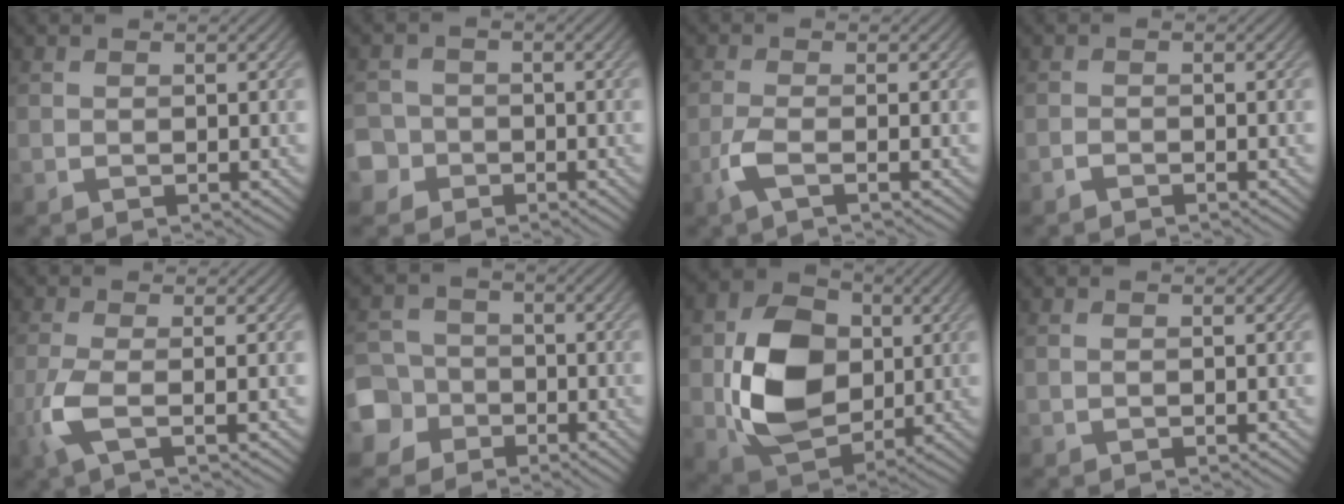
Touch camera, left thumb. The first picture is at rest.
{"total": 4.2, "force": [-1.9, 3.7, 0.6], "torque": [-0.012, 0.001, -0.056]}
{"total": 2.9, "force": [-1.4, 0.6, 2.5], "torque": [-0.065, 0.000, -0.042]}
{"total": 1.0, "force": [-0.9, 0.2, 0.3], "torque": [-0.007, 0.003, -0.023]}
{"total": 4.1, "force": [-1.3, 0.9, 3.8], "torque": [-0.094, -0.004, -0.039]}
{"total": 6.7, "force": [-3.2, 5.7, 1.7], "torque": [-0.055, -0.013, -0.091]}
{"total": 12.0, "force": [0.3, 8.9, 8.1], "torque": [-0.177, -0.001, 0.009]}
{"total": 0.0}